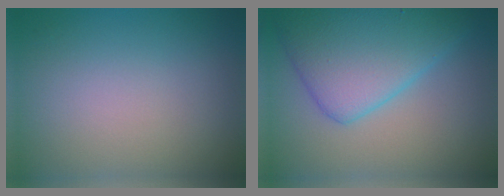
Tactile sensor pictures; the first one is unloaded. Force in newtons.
{"total": 7.2, "press": 7.2, "slide": 0.3}